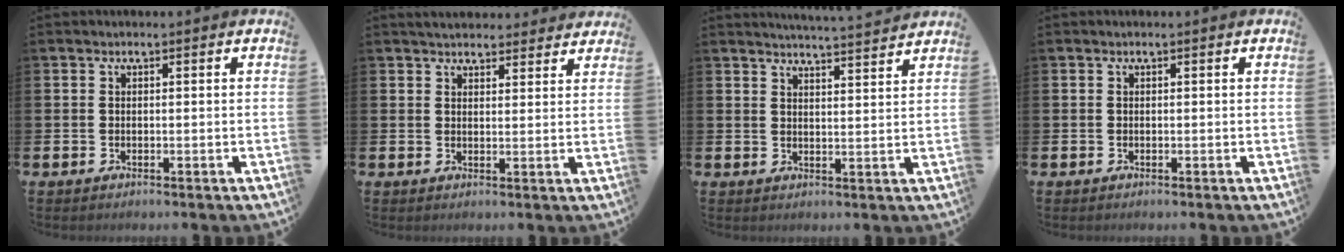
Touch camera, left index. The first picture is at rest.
{"total": 3.9, "force": [3.8, 0.8, 0.2], "torque": [-0.002, -0.017, 0.068]}
{"total": 4.3, "force": [4.2, -0.8, 0.1], "torque": [-0.010, -0.030, 0.074]}
{"total": 0.0}